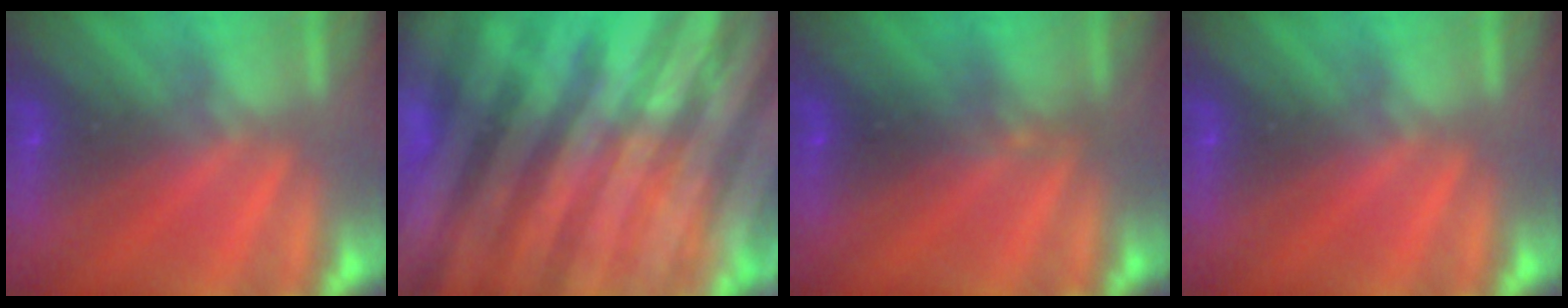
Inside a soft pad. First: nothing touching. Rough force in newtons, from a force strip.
{"total": 6.8}
{"total": 2.2}
{"total": 0.0}